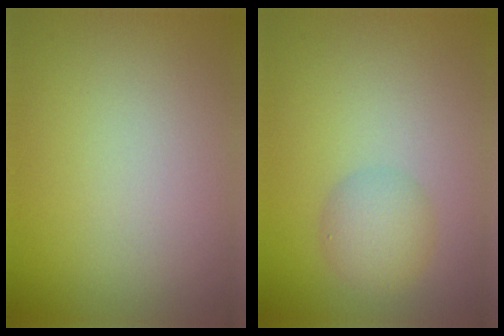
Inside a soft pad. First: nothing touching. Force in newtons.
{"total": 2.8, "press": 2.8, "slide": 0.1}